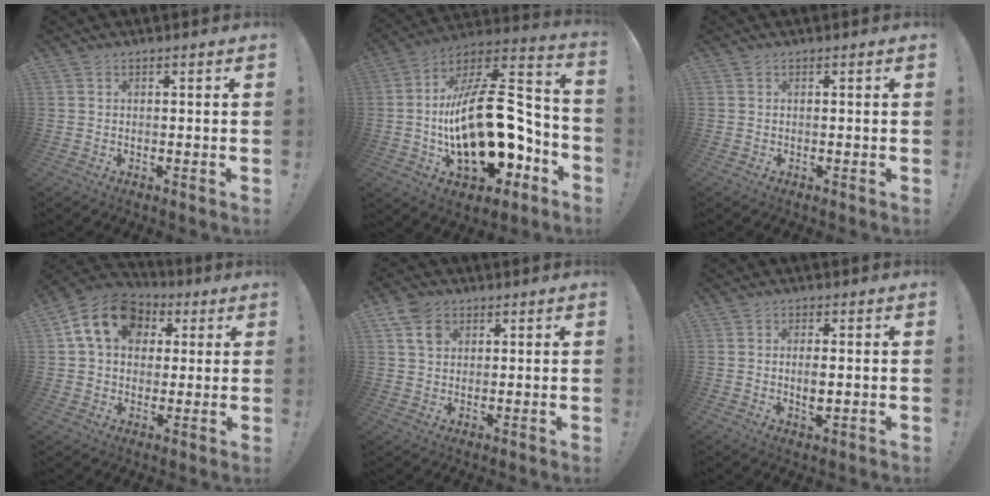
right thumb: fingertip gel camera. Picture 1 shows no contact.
{"total": 26.8, "force": [-4.4, 13.5, 22.7], "torque": [-0.398, 0.023, -0.066]}
{"total": 0.0}
{"total": 15.7, "force": [5.2, 11.7, 9.1], "torque": [-0.139, -0.003, 0.101]}
{"total": 7.1, "force": [3.4, 5.1, 3.6], "torque": [-0.054, -0.005, 0.066]}
{"total": 3.5, "force": [0.0, 1.5, 3.2], "torque": [-0.054, -0.003, -0.003]}